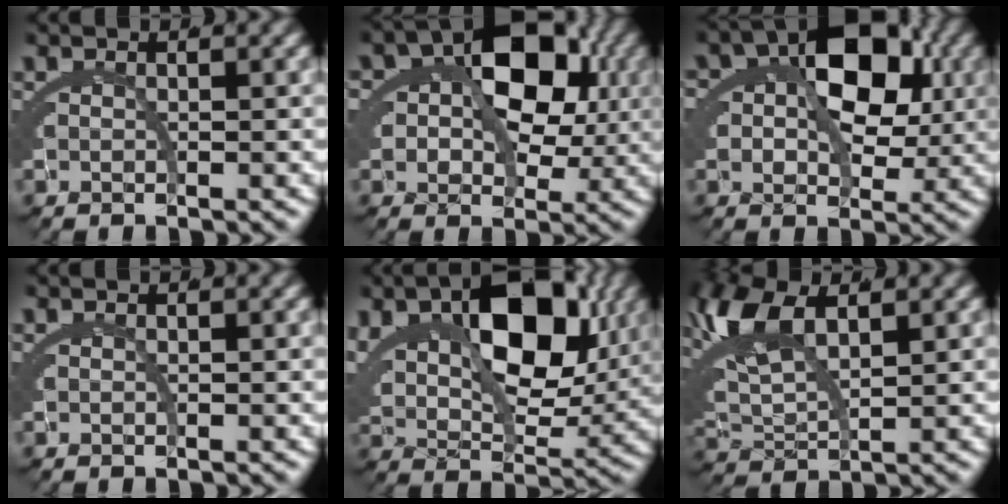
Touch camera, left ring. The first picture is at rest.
{"total": 9.4, "force": [1.7, 6.3, 6.8], "torque": [-0.118, -0.004, 0.024]}
{"total": 8.3, "force": [1.5, 5.2, 6.2], "torque": [-0.101, -0.002, 0.023]}
{"total": 0.0}
{"total": 10.1, "force": [4.9, 4.7, 7.5], "torque": [-0.124, -0.004, 0.094]}
{"total": 6.1, "force": [3.8, 2.4, 4.2], "torque": [-0.125, 0.006, 0.070]}